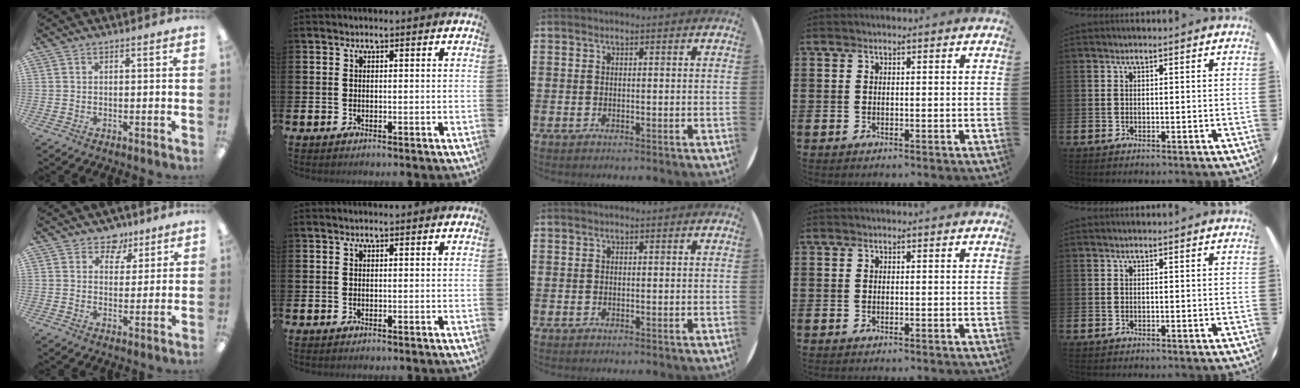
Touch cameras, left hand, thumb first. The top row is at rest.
{"thumb": {"total": 7.4, "force": [5.1, 4.9, 1.9], "torque": [-0.019, -0.029, 0.091]}}